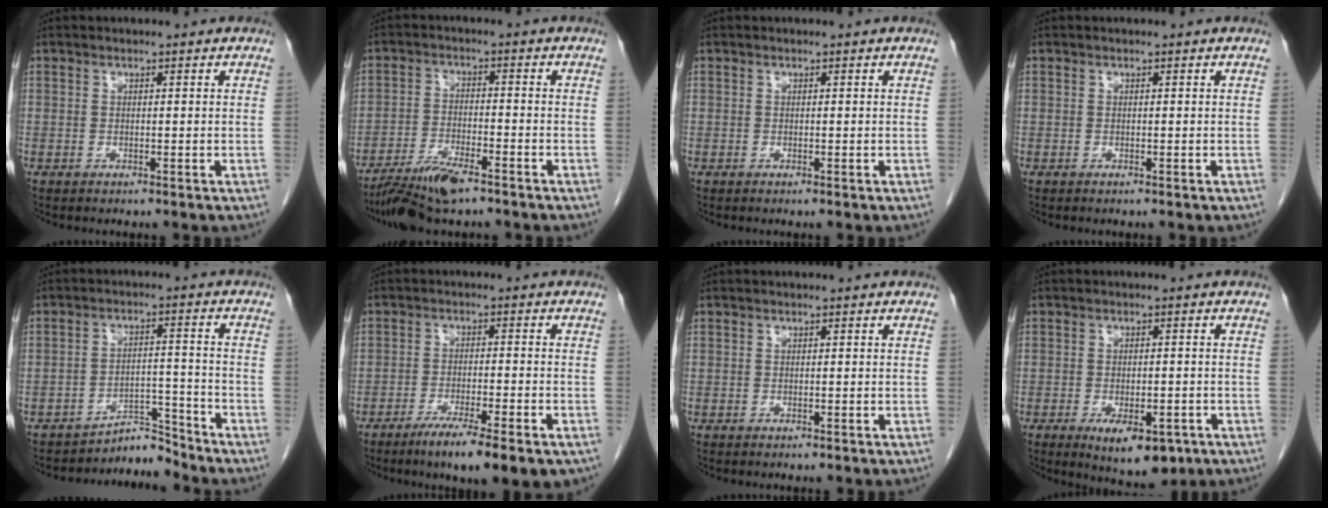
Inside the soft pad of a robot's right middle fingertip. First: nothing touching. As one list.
[{"total": 8.1, "force": [-6.2, 1.5, 5.1], "torque": [-0.095, -0.019, -0.113]}, {"total": 0.0}, {"total": 0.0}, {"total": 4.5, "force": [-4.4, -0.1, -1.1], "torque": [0.028, 0.018, -0.067]}, {"total": 10.9, "force": [-7.4, 1.3, 7.9], "torque": [-0.111, -0.020, -0.109]}, {"total": 0.0}, {"total": 8.4, "force": [-4.5, 3.4, 6.1], "torque": [-0.081, -0.011, -0.058]}]